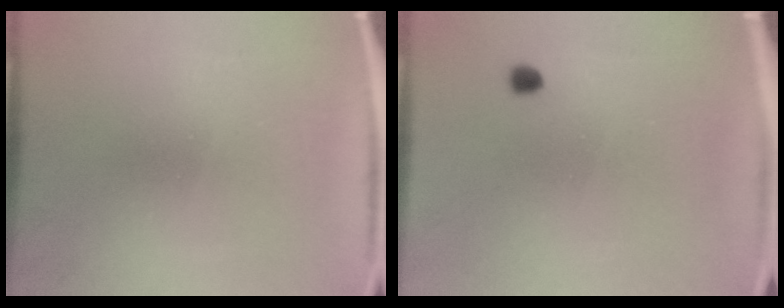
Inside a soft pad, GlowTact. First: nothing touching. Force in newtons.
{"total": 1.0}